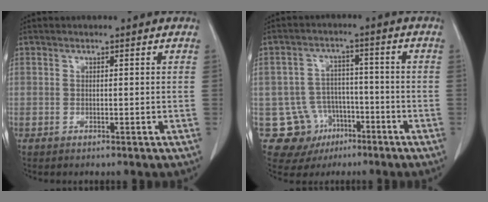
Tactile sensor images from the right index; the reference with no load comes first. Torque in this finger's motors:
{"motor_torque": [-0.77, 0.14, -0.65, -0.15]}